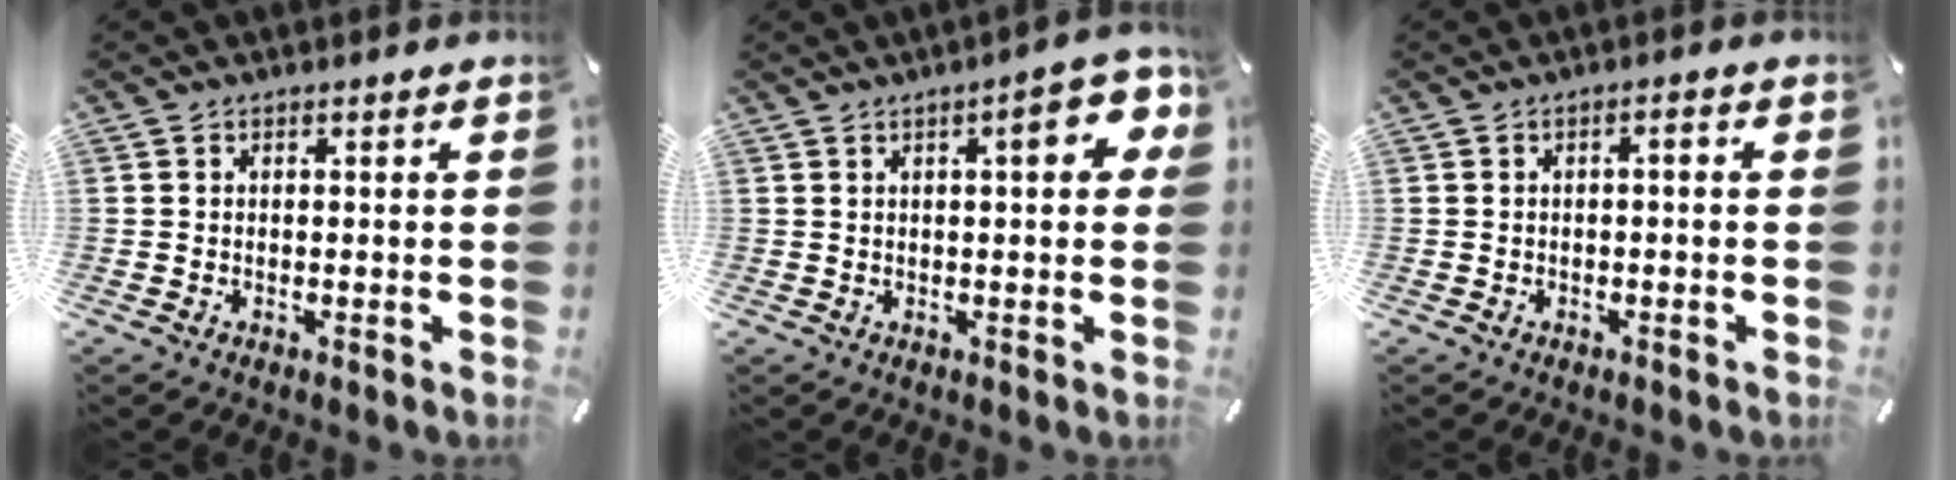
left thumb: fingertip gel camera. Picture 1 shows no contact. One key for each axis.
{"total": 9.2, "fx": 3.2, "fy": 2.9, "fz": 8.2, "tx": -0.106, "ty": -0.011, "tz": 0.045}
{"total": 1.6, "fx": -0.8, "fy": 0.5, "fz": 1.2, "tx": -0.022, "ty": 0.004, "tz": -0.018}